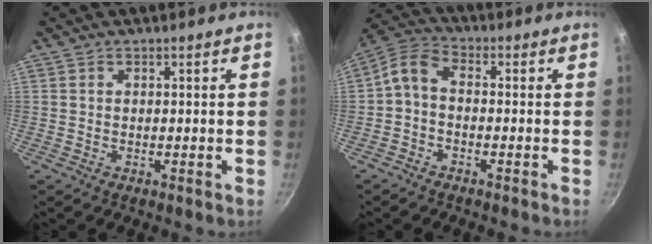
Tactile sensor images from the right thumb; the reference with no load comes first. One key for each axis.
{"total": 5.5, "fx": -1.3, "fy": 3.5, "fz": 4.1, "tx": -0.095, "ty": 0.036, "tz": -0.039}